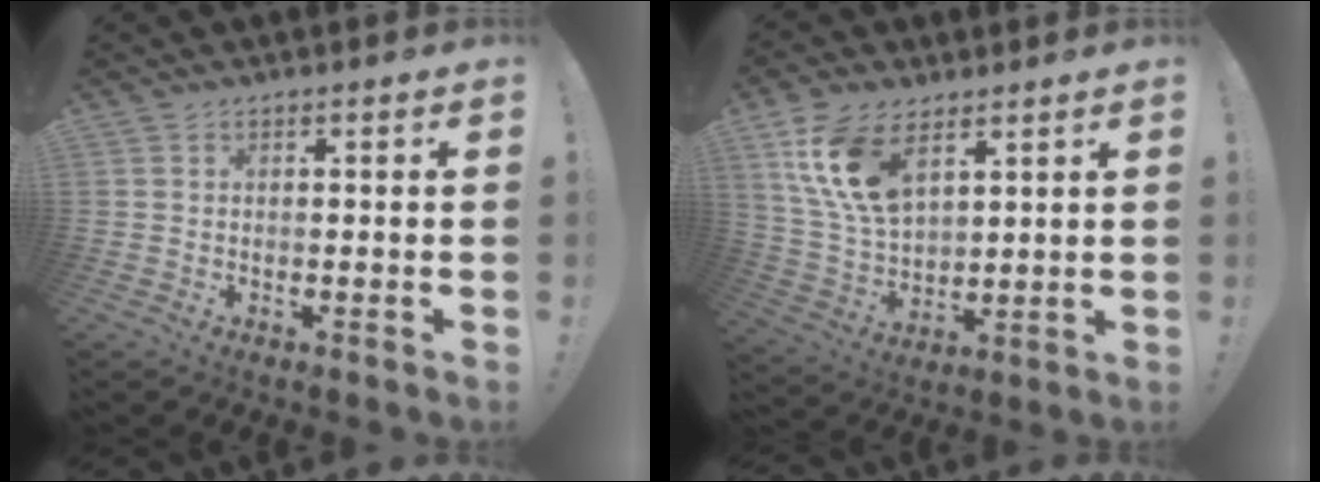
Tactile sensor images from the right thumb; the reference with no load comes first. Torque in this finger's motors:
{"motor_torque": [0.93, 1.29, 0.68, 0.76, 0.12]}